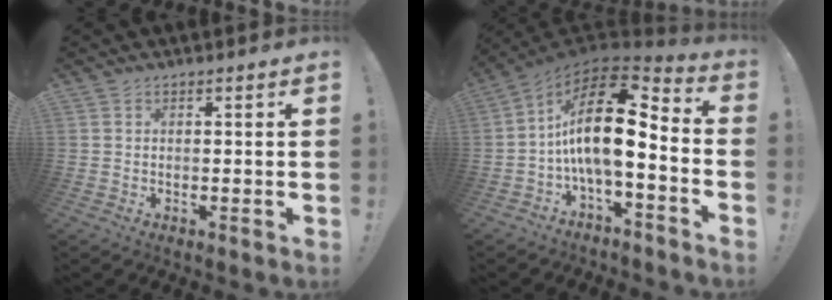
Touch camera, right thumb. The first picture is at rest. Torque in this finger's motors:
{"motor_torque": [1.97, 3.04, 1.91, -0.86, 0.55]}